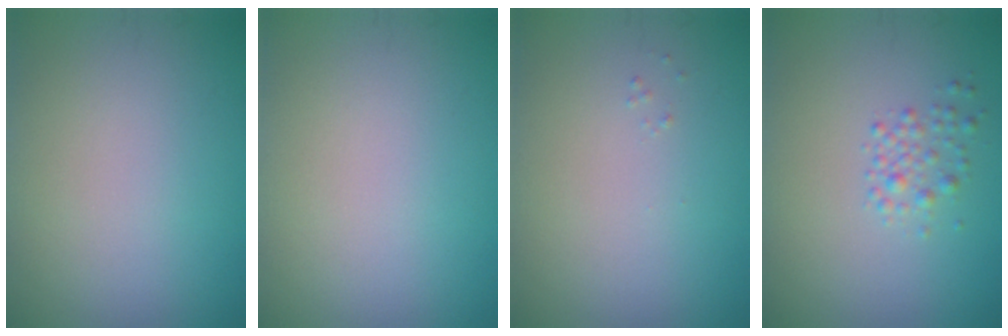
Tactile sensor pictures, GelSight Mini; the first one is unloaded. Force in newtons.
{"total": 0.0}
{"total": 0.0}
{"total": 1.6, "press": 1.6, "slide": 0.0}